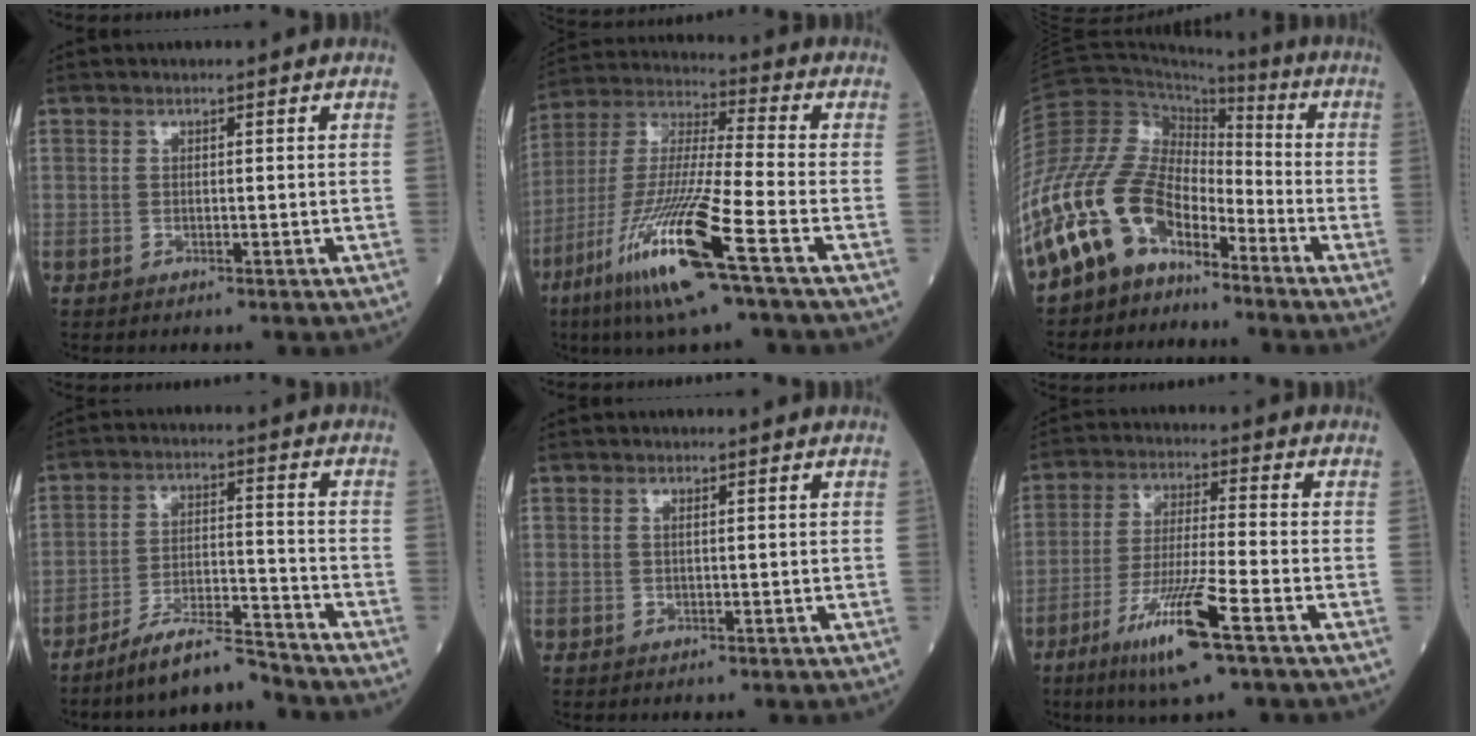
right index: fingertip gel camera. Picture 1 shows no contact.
{"total": 18.1, "force": [-8.8, 0.1, 15.8], "torque": [-0.343, -0.041, -0.173]}
{"total": 16.3, "force": [-11.2, 8.2, 8.4], "torque": [-0.193, 0.033, -0.220]}
{"total": 8.6, "force": [-7.9, 0.4, 3.3], "torque": [-0.057, -0.004, -0.140]}
{"total": 0.6, "force": [0.2, 0.1, 0.5], "torque": [-0.015, 0.000, 0.004]}
{"total": 11.6, "force": [-6.2, -0.2, 9.8], "torque": [-0.188, -0.024, -0.115]}